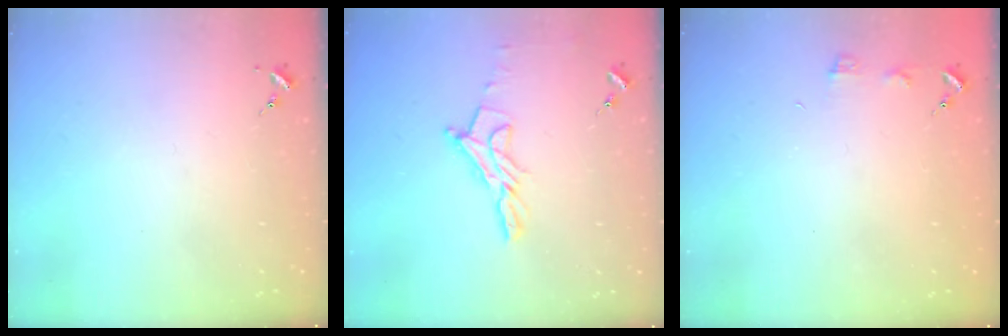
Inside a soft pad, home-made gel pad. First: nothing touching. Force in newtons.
{"total": 12.2, "press": 12.1, "slide": 1.0}
{"total": 3.3, "press": 3.3, "slide": 0.4}